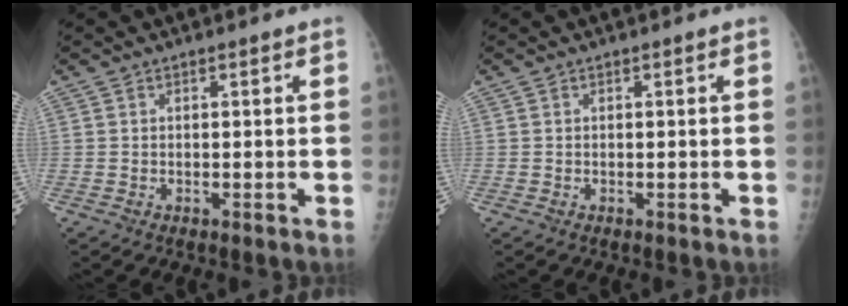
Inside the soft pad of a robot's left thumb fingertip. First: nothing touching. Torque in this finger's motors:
{"motor_torque": [0.03, 0.03, -0.05, -0.05, 0.00]}